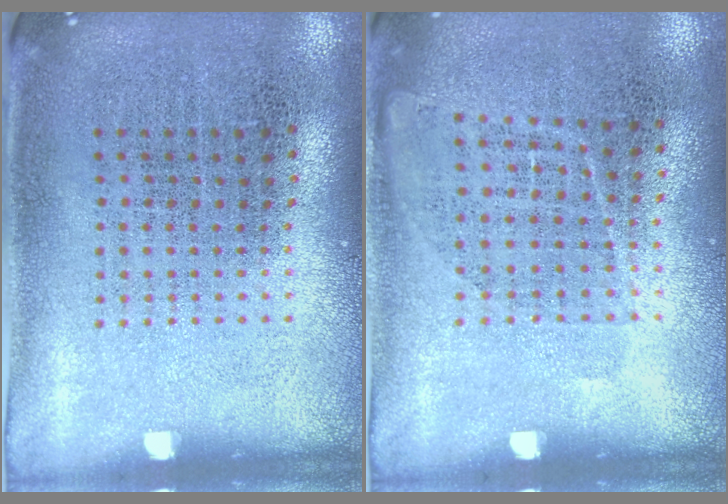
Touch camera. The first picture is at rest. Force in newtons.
{"total": 1.1, "press": 0.9, "slide": 0.7}